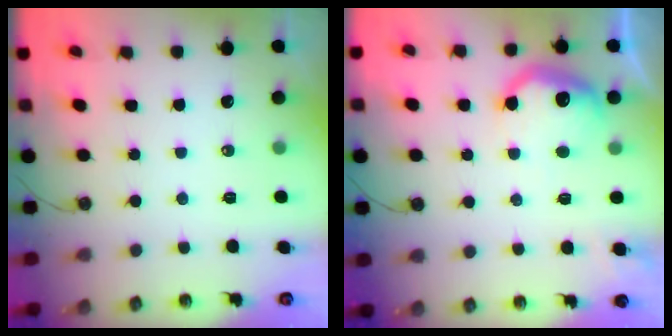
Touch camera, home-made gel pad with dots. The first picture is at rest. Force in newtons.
{"total": 12.0, "press": 11.9, "slide": 0.9}